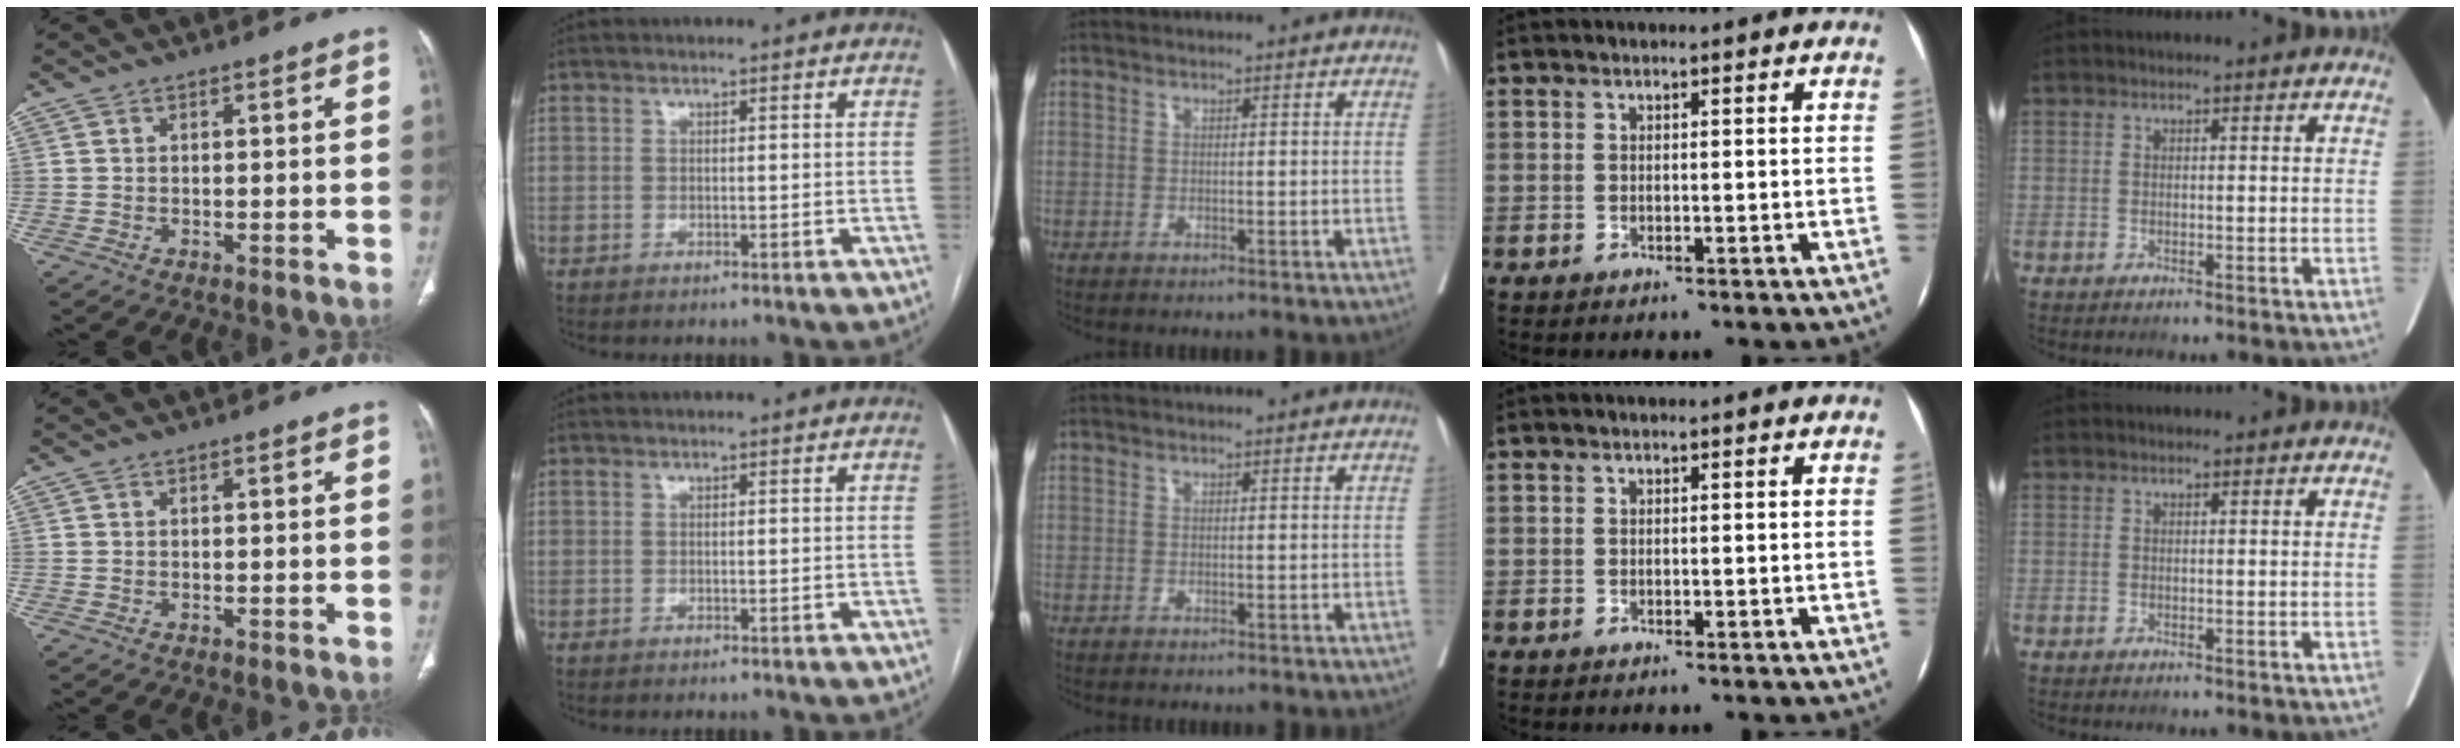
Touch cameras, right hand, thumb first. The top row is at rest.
{}